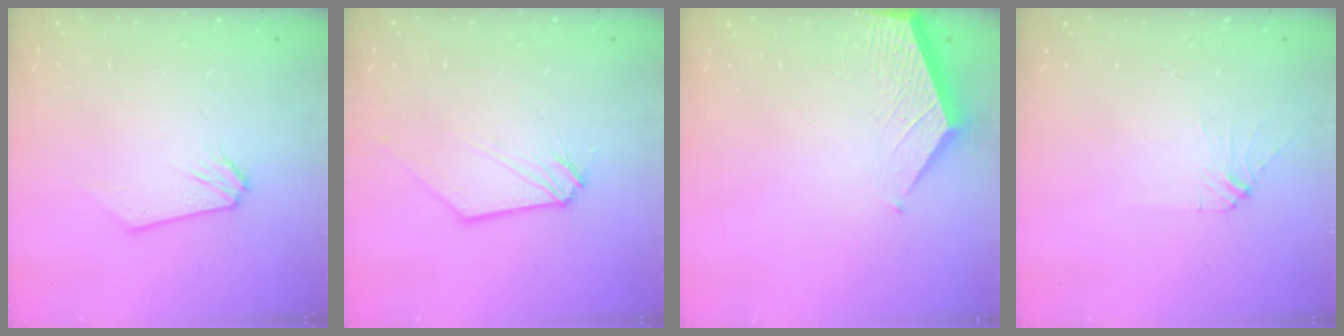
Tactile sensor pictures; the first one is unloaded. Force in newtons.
{"total": 0.8, "press": 0.8, "slide": 0.1}
{"total": 3.4, "press": 3.4, "slide": 0.3}
{"total": 3.7, "press": 3.7, "slide": 0.6}